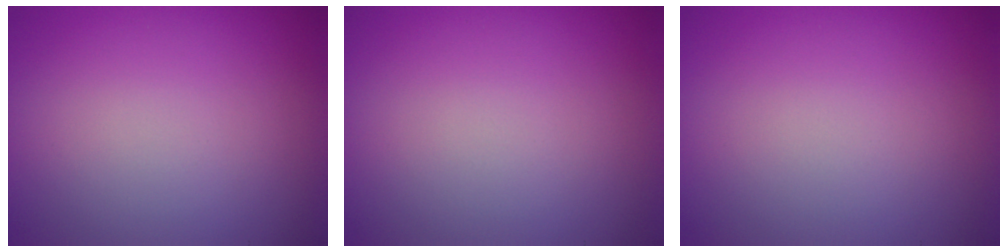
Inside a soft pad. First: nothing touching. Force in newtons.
{"total": 0.0}
{"total": 0.0}